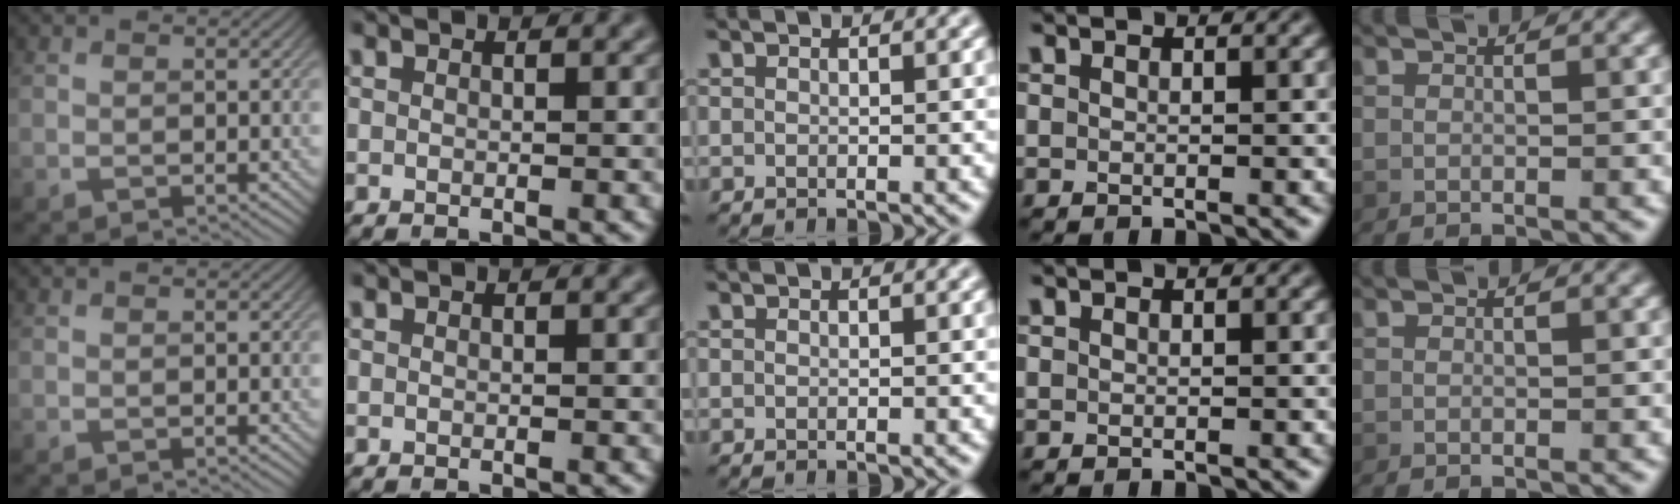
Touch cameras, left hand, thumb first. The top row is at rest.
{}